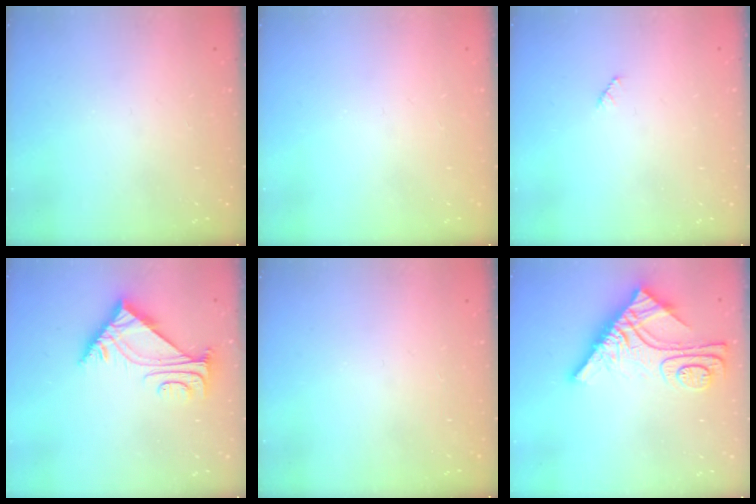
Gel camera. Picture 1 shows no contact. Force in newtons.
{"total": 0.0}
{"total": 2.5, "press": 2.5, "slide": 0.3}
{"total": 5.7, "press": 5.7, "slide": 0.6}
{"total": 0.0}
{"total": 12.6, "press": 12.5, "slide": 1.2}